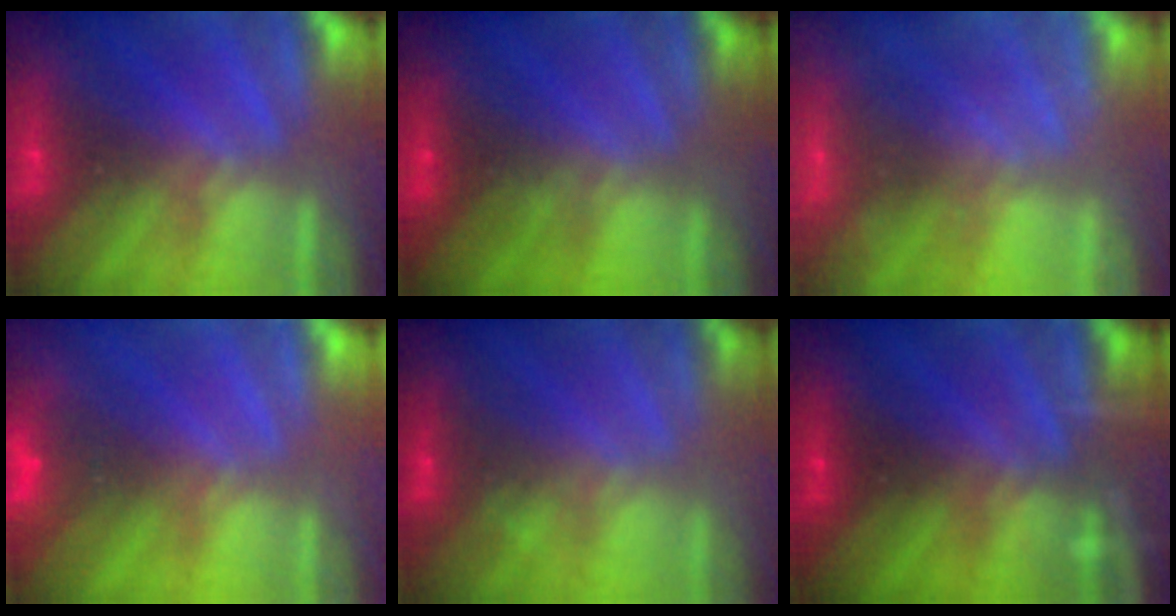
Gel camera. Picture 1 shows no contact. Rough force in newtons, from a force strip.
{"total": 2.2}
{"total": 2.3}
{"total": 3.4}
{"total": 1.9}
{"total": 3.4}